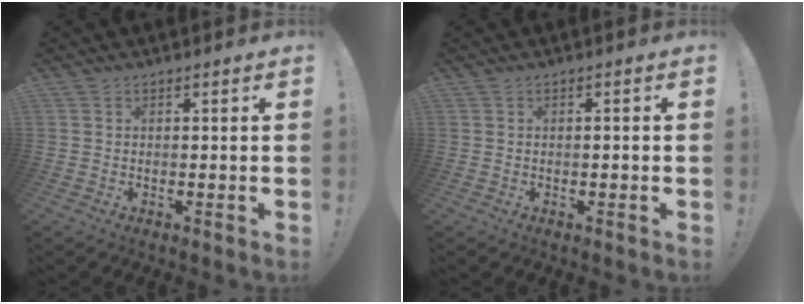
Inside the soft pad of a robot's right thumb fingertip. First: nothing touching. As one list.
[{"total": 0.7, "force": [-0.5, -0.1, 0.5], "torque": [-0.008, 0.001, -0.010]}]